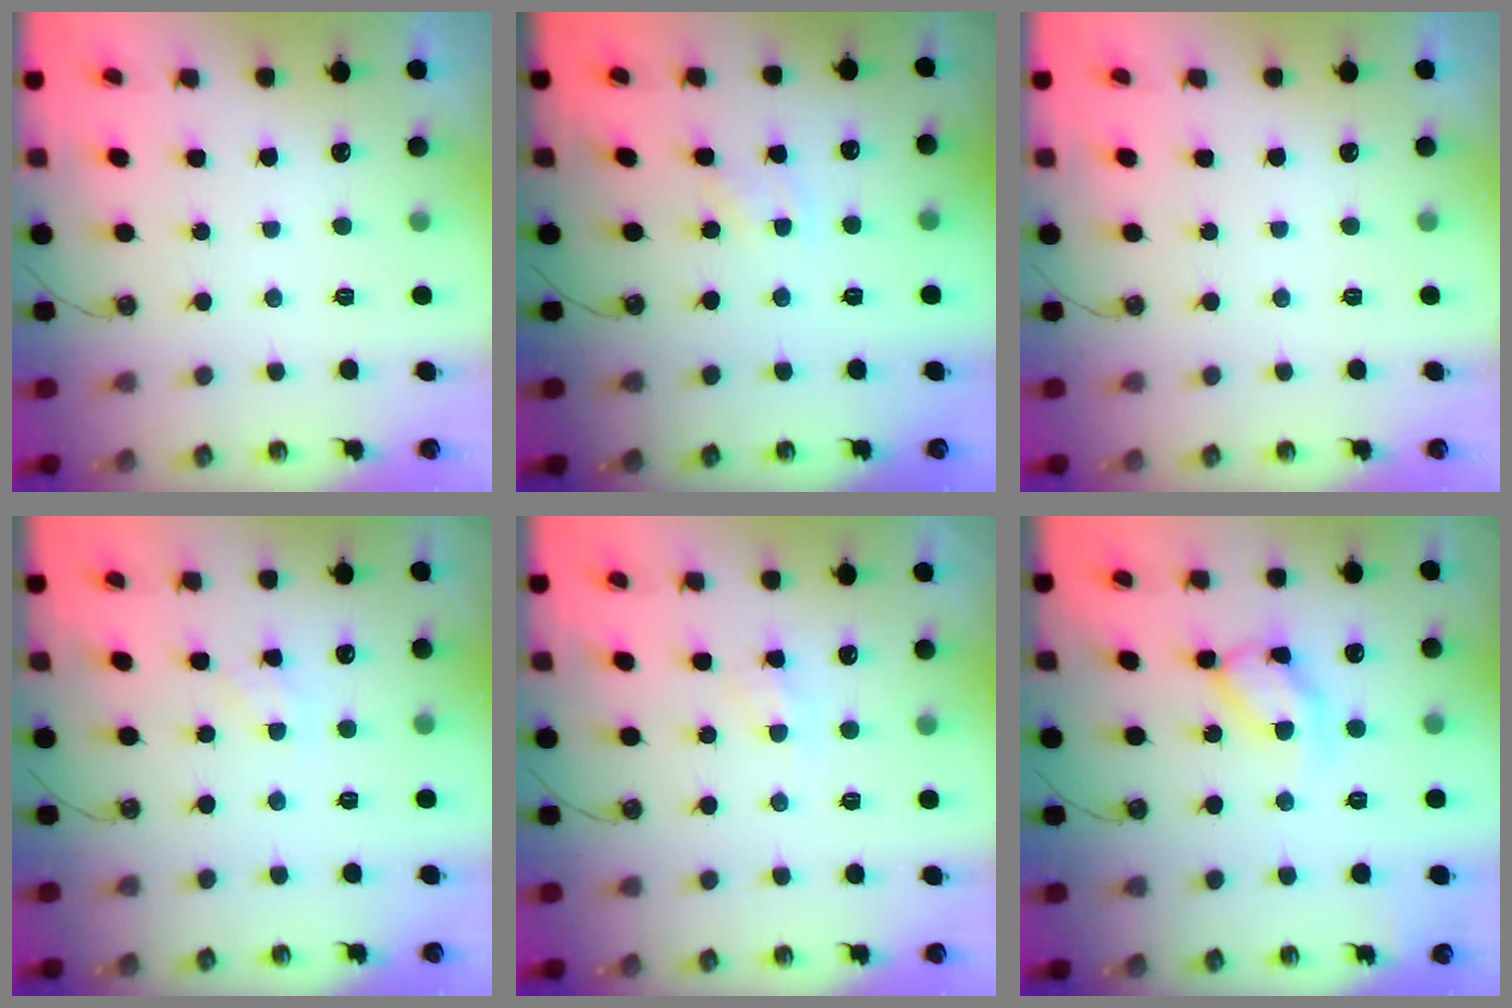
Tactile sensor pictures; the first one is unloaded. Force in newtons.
{"total": 1.5, "press": 1.5, "slide": 0.3}
{"total": 0.0}
{"total": 1.4, "press": 1.4, "slide": 0.2}
{"total": 6.7, "press": 6.6, "slide": 0.9}
{"total": 12.8, "press": 12.7, "slide": 0.9}